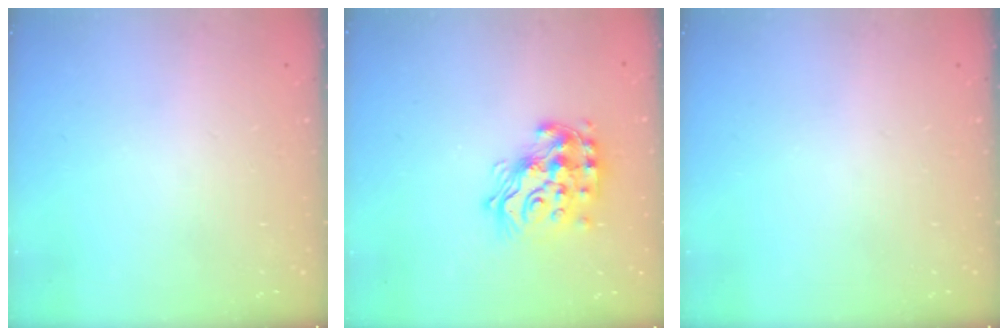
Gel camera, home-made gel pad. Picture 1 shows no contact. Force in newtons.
{"total": 17.5, "press": 17.4, "slide": 1.4}
{"total": 0.0}